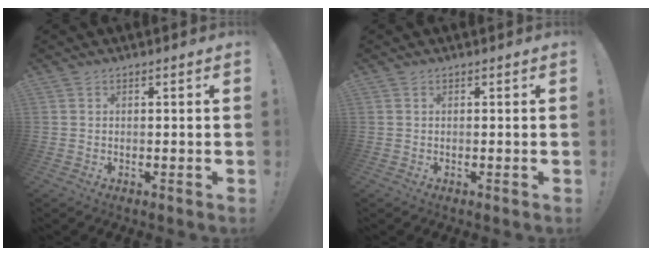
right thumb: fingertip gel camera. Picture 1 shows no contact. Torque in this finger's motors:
{"motor_torque": [0.21, -0.03, -0.38, 0.26, -0.01]}